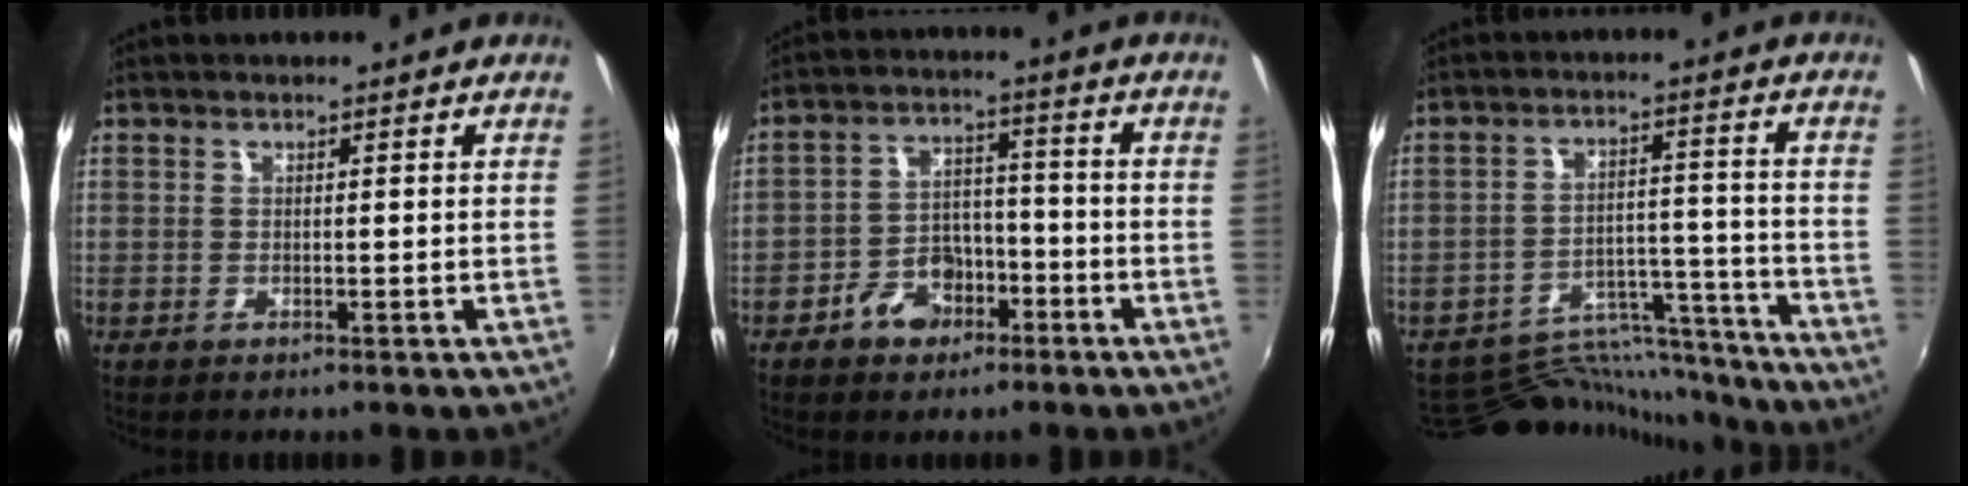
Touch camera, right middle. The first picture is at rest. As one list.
[{"total": 7.9, "force": [-4.8, 5.3, 3.4], "torque": [-0.071, 0.023, -0.071]}, {"total": 15.2, "force": [-14.8, 3.5, 1.5], "torque": [-0.032, 0.042, -0.217]}]